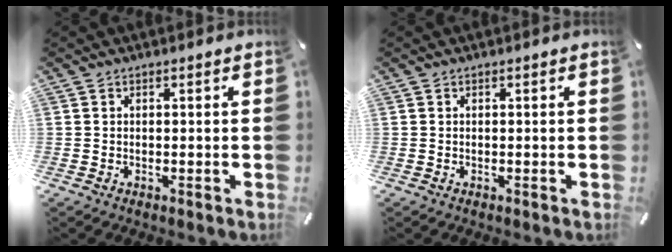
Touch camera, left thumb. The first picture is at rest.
{"total": 0.0}